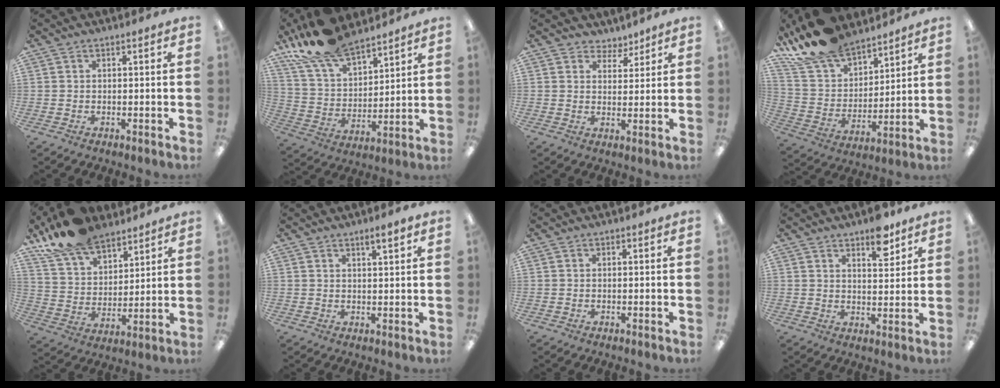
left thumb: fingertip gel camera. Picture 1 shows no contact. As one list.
[{"total": 16.9, "force": [13.8, 6.6, 7.2], "torque": [-0.160, -0.073, 0.255]}, {"total": 3.9, "force": [3.3, 1.9, 0.1], "torque": [0.003, -0.021, 0.060]}, {"total": 17.1, "force": [14.5, 7.2, 5.3], "torque": [-0.137, -0.089, 0.272]}, {"total": 15.4, "force": [12.0, 7.2, 6.3], "torque": [-0.128, -0.065, 0.226]}, {"total": 2.9, "force": [2.2, 0.5, 1.8], "torque": [-0.031, -0.003, 0.036]}, {"total": 0.0}, {"total": 7.3, "force": [5.3, 2.9, 4.2], "torque": [-0.038, -0.036, 0.085]}]